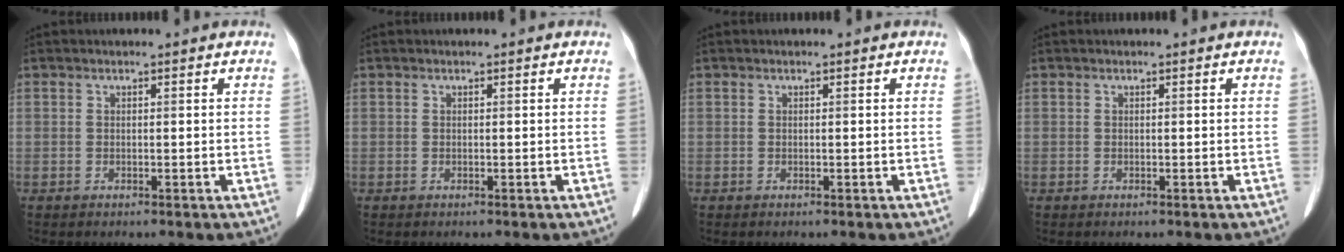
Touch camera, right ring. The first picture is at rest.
{"total": 0.0}
{"total": 0.0}
{"total": 0.0}